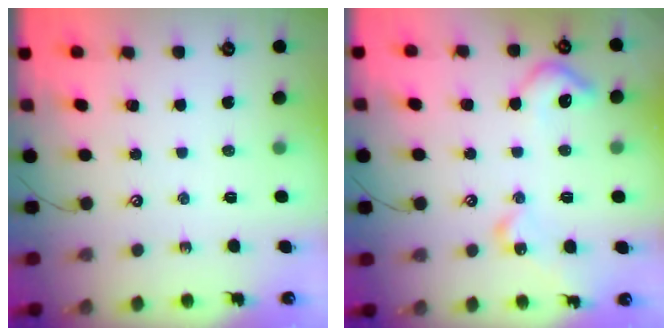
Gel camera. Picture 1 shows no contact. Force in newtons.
{"total": 8.9, "press": 8.8, "slide": 1.0}